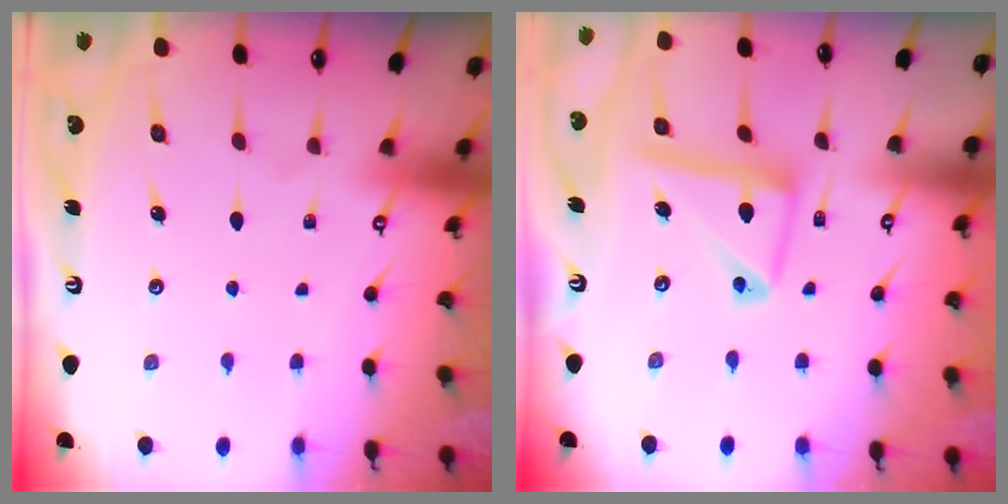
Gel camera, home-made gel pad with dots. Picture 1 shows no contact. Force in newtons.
{"total": 13.8, "press": 13.7, "slide": 1.4}